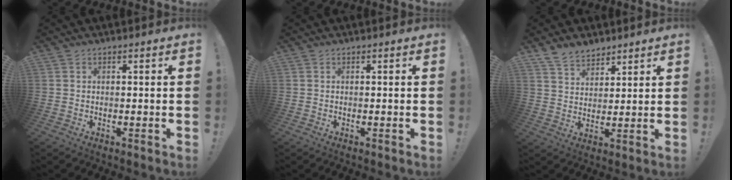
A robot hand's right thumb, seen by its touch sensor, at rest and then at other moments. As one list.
[{"total": 0.0}, {"total": 7.7, "force": [6.3, 3.9, 2.0], "torque": [-0.043, -0.037, 0.124]}]